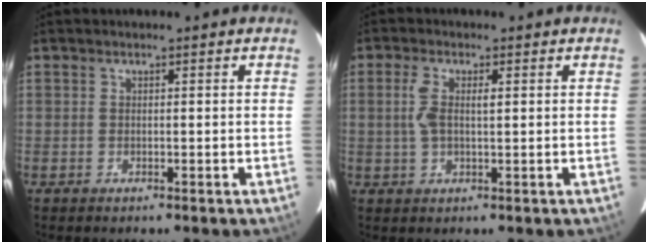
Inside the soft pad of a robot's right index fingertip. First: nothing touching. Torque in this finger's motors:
{"motor_torque": [0.08, 0.01, 0.12, 0.08]}